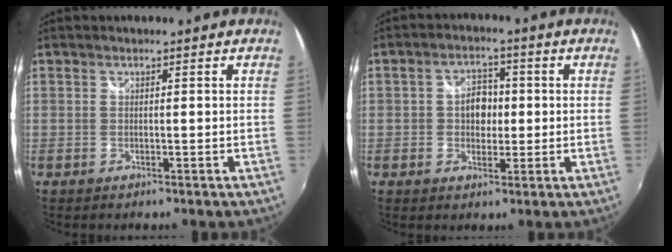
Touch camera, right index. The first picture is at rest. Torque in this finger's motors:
{"motor_torque": [0.11, -0.01, 0.13, 0.05]}